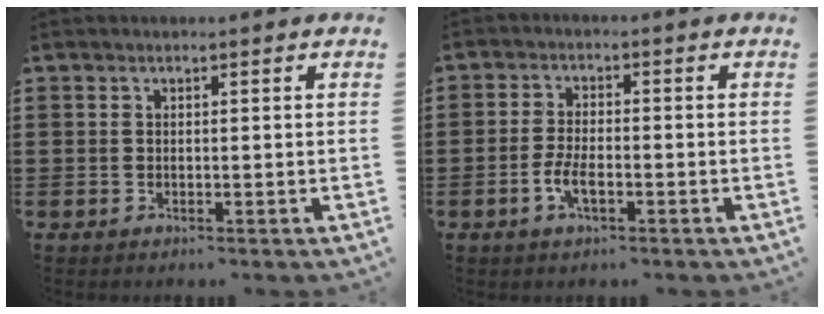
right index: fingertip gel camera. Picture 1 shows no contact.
{"total": 3.8, "force": [-1.5, 1.6, 3.2], "torque": [-0.076, -0.002, -0.032]}